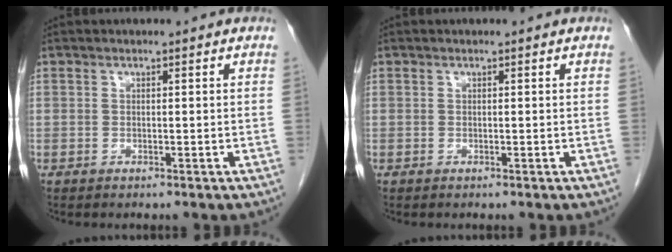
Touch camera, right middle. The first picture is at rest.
{"total": 0.0}